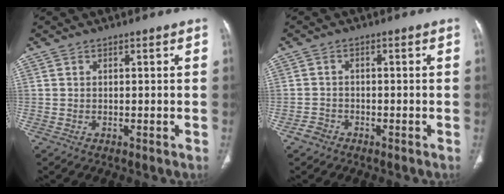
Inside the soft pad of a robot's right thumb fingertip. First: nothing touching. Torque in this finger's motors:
{"motor_torque": [-0.23, 0.00, -0.25, 0.11, 0.05]}